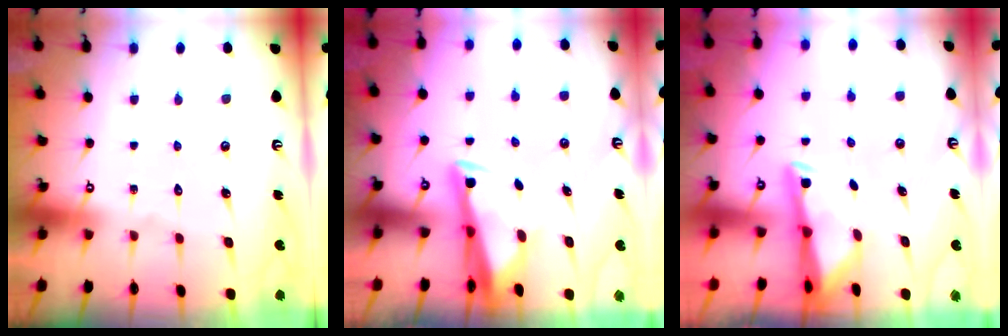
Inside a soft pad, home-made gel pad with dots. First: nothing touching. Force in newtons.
{"total": 3.4, "press": 3.3, "slide": 0.9}
{"total": 3.5, "press": 3.5, "slide": 0.4}